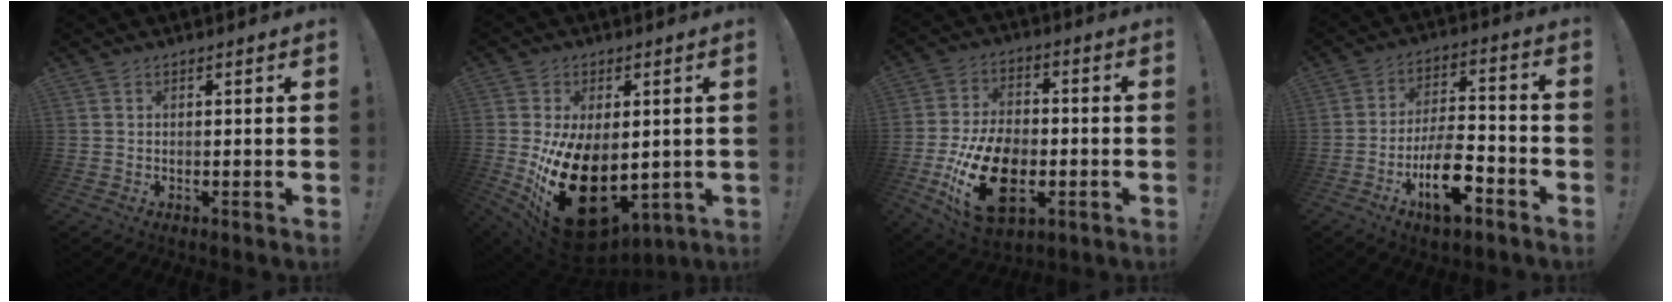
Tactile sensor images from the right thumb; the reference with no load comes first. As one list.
[{"total": 24.8, "force": [-5.5, 15.2, 18.8], "torque": [-0.329, 0.016, -0.065]}, {"total": 20.9, "force": [-6.3, 12.8, 15.3], "torque": [-0.285, 0.033, -0.098]}, {"total": 15.8, "force": [-7.7, 6.8, 12.0], "torque": [-0.205, 0.050, -0.122]}]